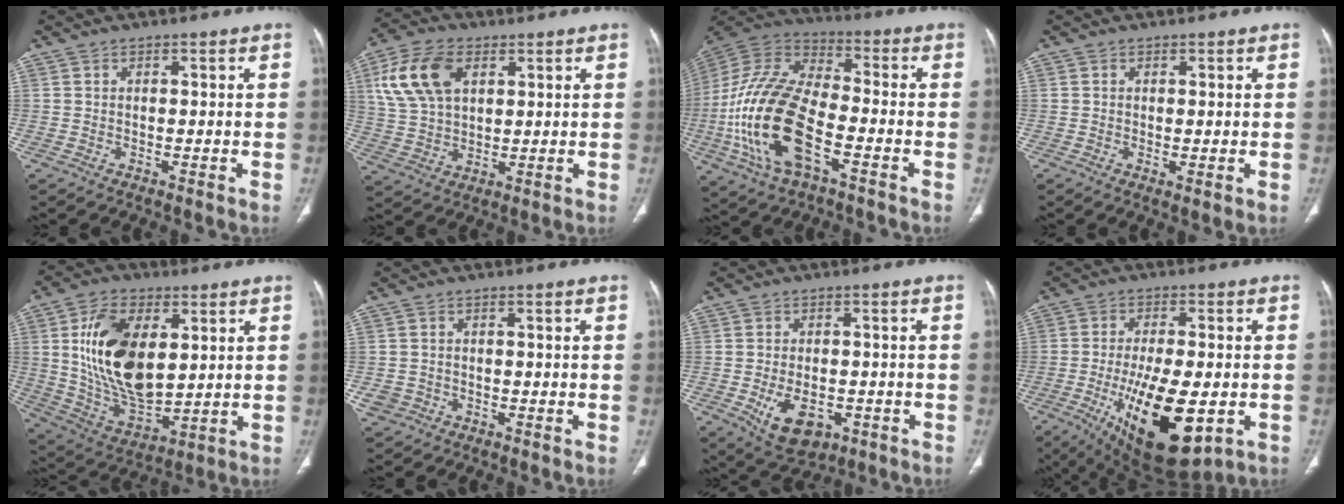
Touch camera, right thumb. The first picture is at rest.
{"total": 13.1, "force": [4.6, 8.1, 9.2], "torque": [-0.179, 0.000, 0.093]}
{"total": 22.1, "force": [-6.5, 10.5, 18.4], "torque": [-0.386, 0.019, -0.122]}
{"total": 1.5, "force": [0.0, 0.4, 1.4], "torque": [-0.034, -0.010, 0.000]}
{"total": 19.3, "force": [4.0, 10.9, 15.5], "torque": [-0.265, -0.019, 0.086]}
{"total": 2.7, "force": [-1.1, 2.4, 0.8], "torque": [-0.012, 0.011, -0.016]}
{"total": 9.5, "force": [-3.4, 5.9, 6.6], "torque": [-0.094, 0.006, -0.038]}
{"total": 20.2, "force": [-5.7, 8.5, 17.4], "torque": [-0.290, -0.011, -0.069]}